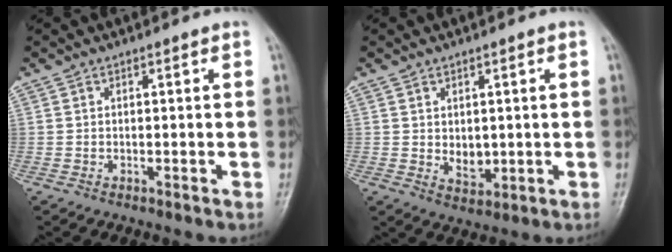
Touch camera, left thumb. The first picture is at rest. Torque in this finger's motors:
{"motor_torque": [0.03, 0.12, 0.06, -0.02, 0.02]}